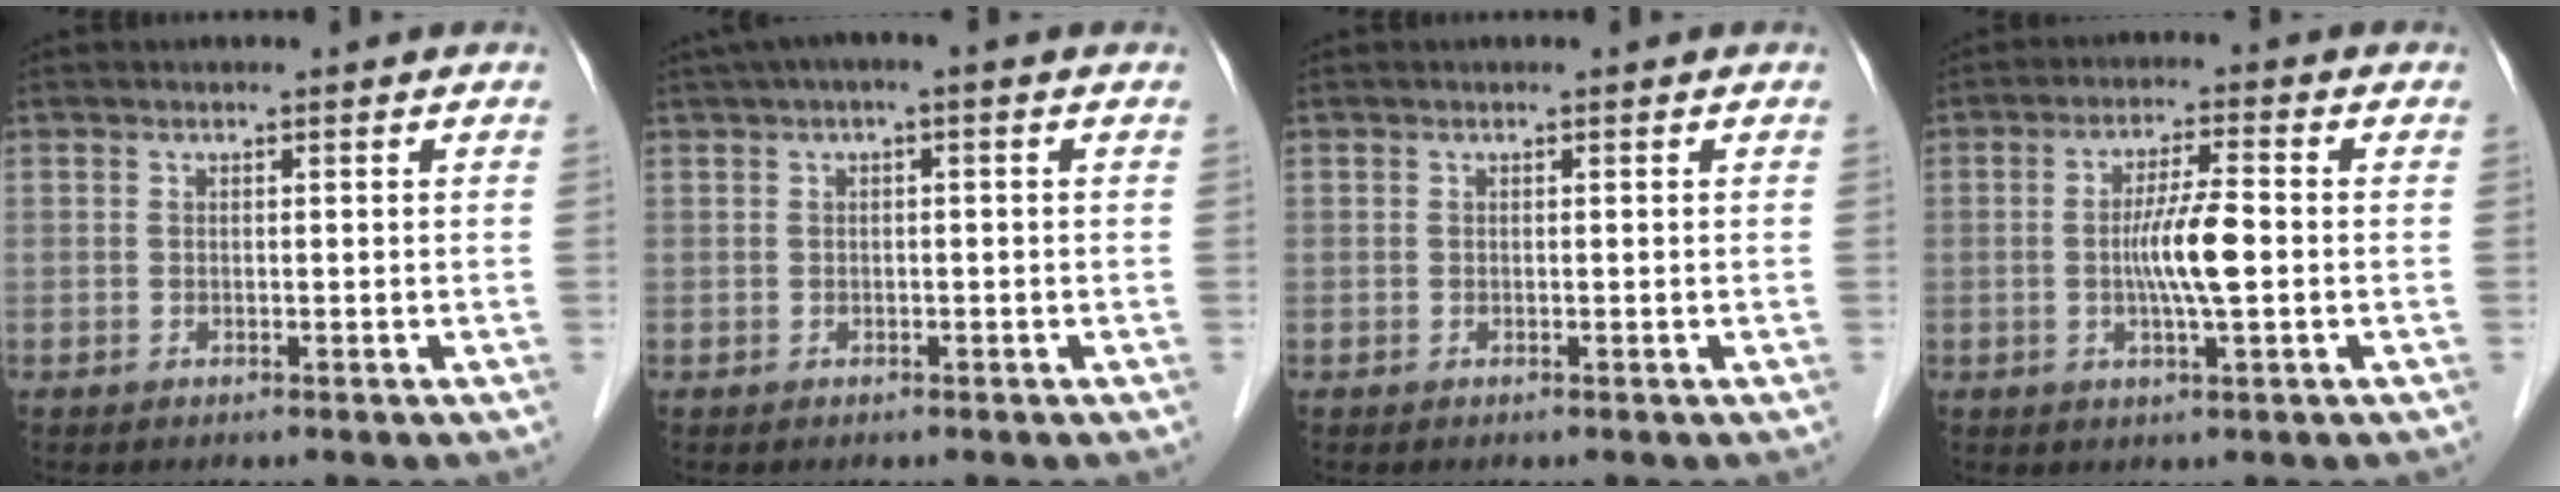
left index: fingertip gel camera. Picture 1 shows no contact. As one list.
[{"total": 2.5, "force": [0.8, 0.4, 2.3], "torque": [-0.040, 0.017, 0.011]}, {"total": 0.0}, {"total": 6.4, "force": [-0.7, 0.3, 6.3], "torque": [-0.123, -0.005, -0.017]}]